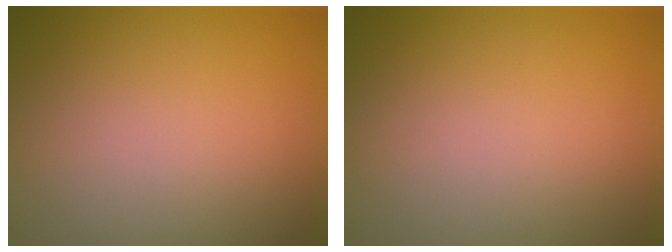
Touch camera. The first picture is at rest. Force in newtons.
{"total": 0.0}